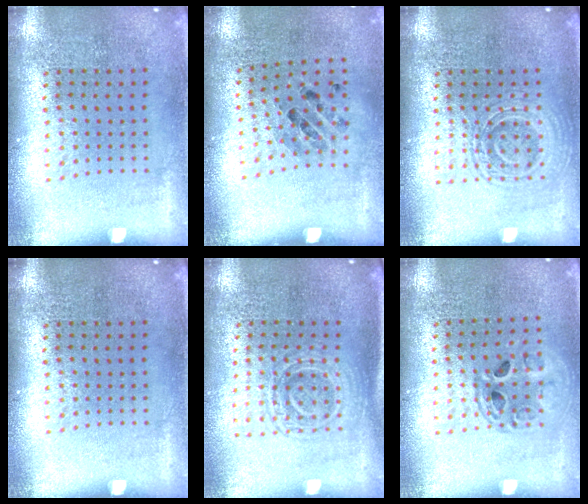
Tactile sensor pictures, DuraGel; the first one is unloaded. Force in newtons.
{"total": 0.9, "press": 0.7, "slide": 0.5}
{"total": 2.7, "press": 2.7, "slide": 0.5}
{"total": 0.0}
{"total": 1.6, "press": 1.4, "slide": 0.7}
{"total": 1.3, "press": 1.2, "slide": 0.5}